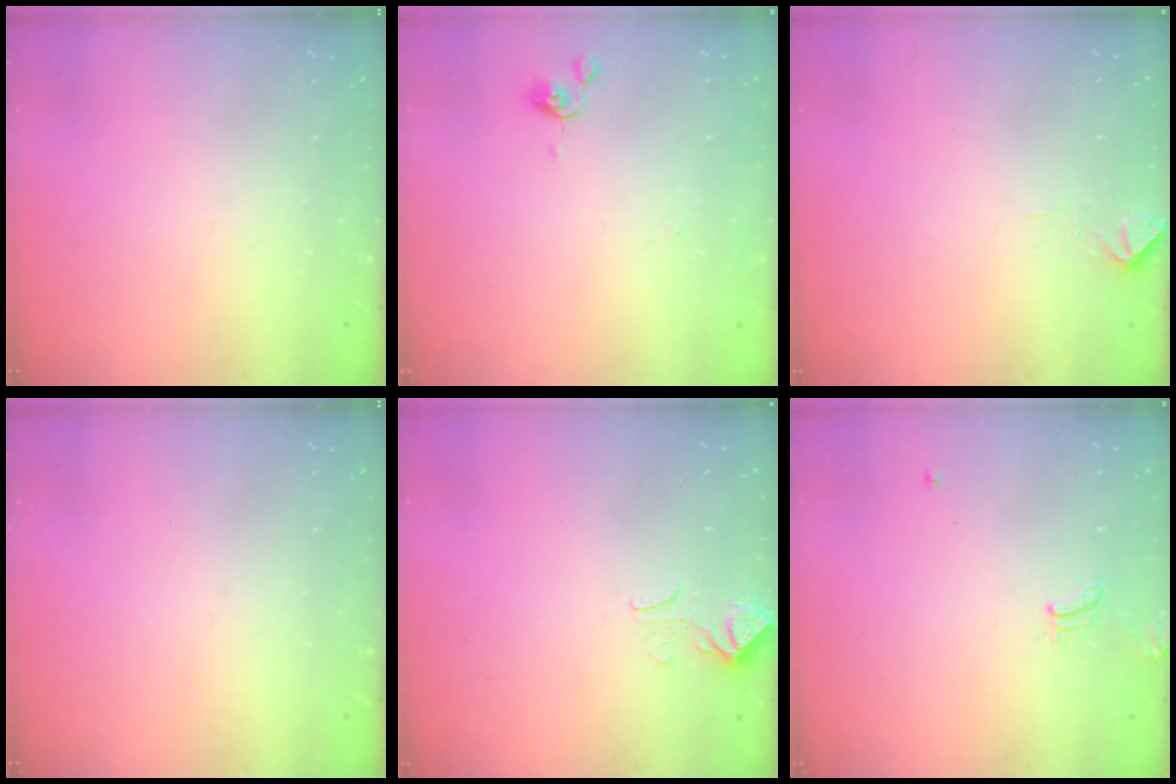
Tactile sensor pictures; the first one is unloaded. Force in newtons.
{"total": 0.0}
{"total": 2.7, "press": 2.6, "slide": 0.6}
{"total": 0.0}
{"total": 2.4, "press": 2.3, "slide": 0.7}
{"total": 0.0}